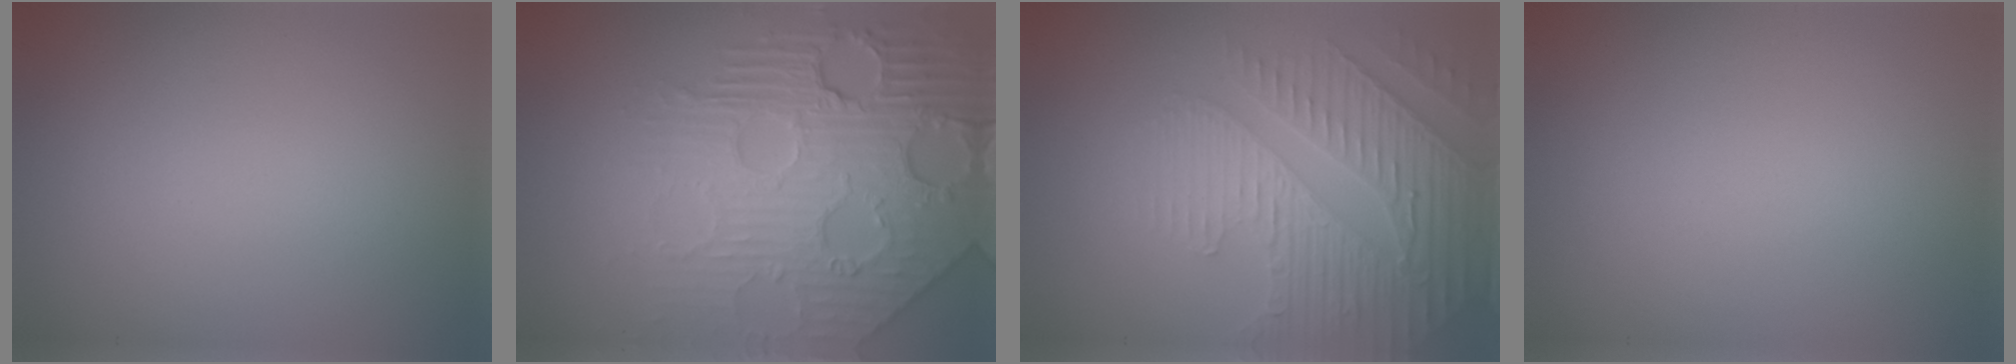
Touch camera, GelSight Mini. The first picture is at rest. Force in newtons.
{"total": 8.6, "press": 5.9, "slide": 6.2}
{"total": 4.9, "press": 4.5, "slide": 2.0}
{"total": 0.0}